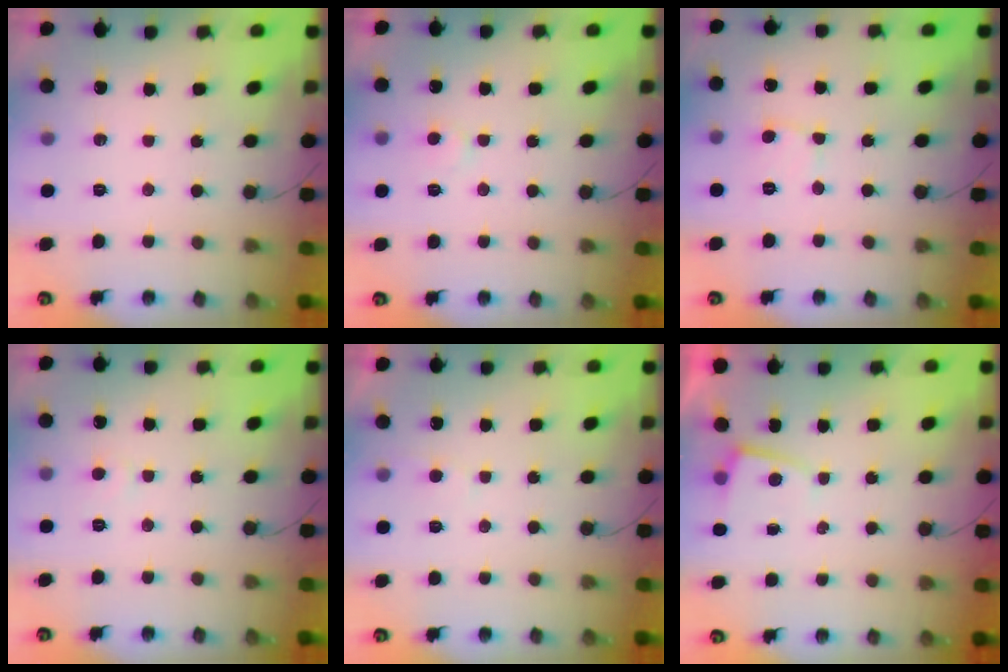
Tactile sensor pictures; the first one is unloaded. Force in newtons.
{"total": 5.5, "press": 5.4, "slide": 0.4}
{"total": 2.9, "press": 2.9, "slide": 0.2}
{"total": 3.7, "press": 3.7, "slide": 0.4}
{"total": 5.2, "press": 5.2, "slide": 0.4}
{"total": 1.0, "press": 1.0, "slide": 0.3}